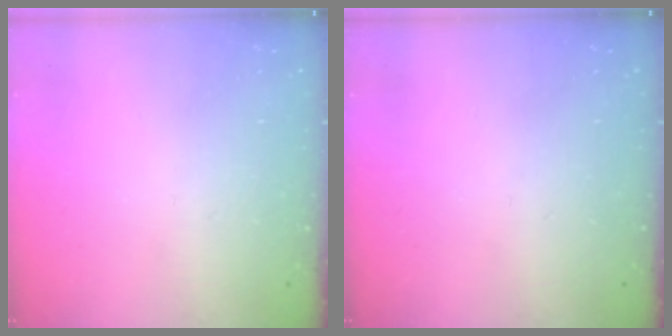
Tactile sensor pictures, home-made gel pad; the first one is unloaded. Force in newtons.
{"total": 0.0}